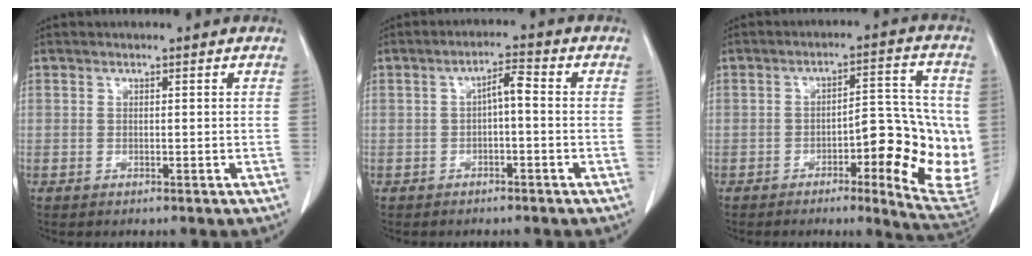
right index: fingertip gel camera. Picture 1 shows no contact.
{"total": 3.2, "force": [-0.3, 0.7, 3.1], "torque": [-0.052, 0.015, -0.005]}
{"total": 13.1, "force": [-2.5, 2.9, 12.5], "torque": [-0.156, 0.010, -0.033]}